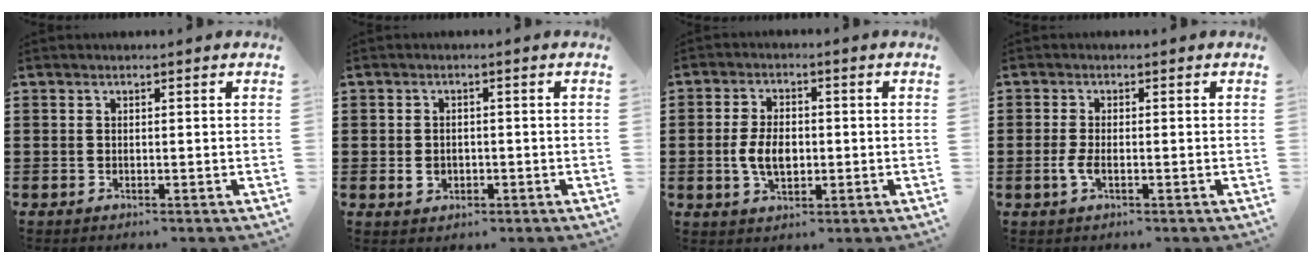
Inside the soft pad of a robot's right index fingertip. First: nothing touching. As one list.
[{"total": 2.1, "force": [-0.4, 1.7, 1.2], "torque": [-0.026, 0.004, -0.010]}, {"total": 5.5, "force": [-0.7, 3.2, 4.4], "torque": [-0.089, -0.001, -0.016]}, {"total": 2.4, "force": [-0.7, 0.7, 2.2], "torque": [-0.053, -0.006, -0.016]}]